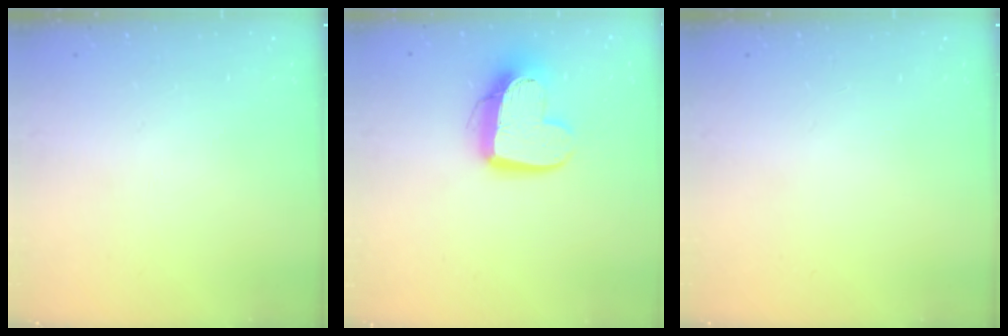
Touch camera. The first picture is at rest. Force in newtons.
{"total": 13.8, "press": 13.8, "slide": 1.2}
{"total": 0.0}